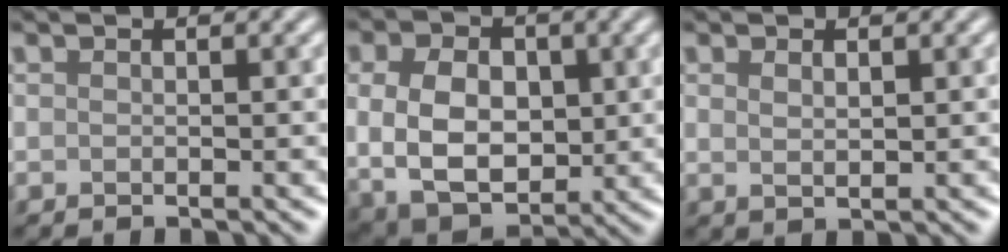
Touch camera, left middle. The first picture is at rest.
{"total": 8.4, "force": [0.3, 5.9, 5.9], "torque": [-0.121, -0.005, 0.005]}
{"total": 1.2, "force": [0.6, 0.5, 0.9], "torque": [-0.019, -0.003, 0.014]}